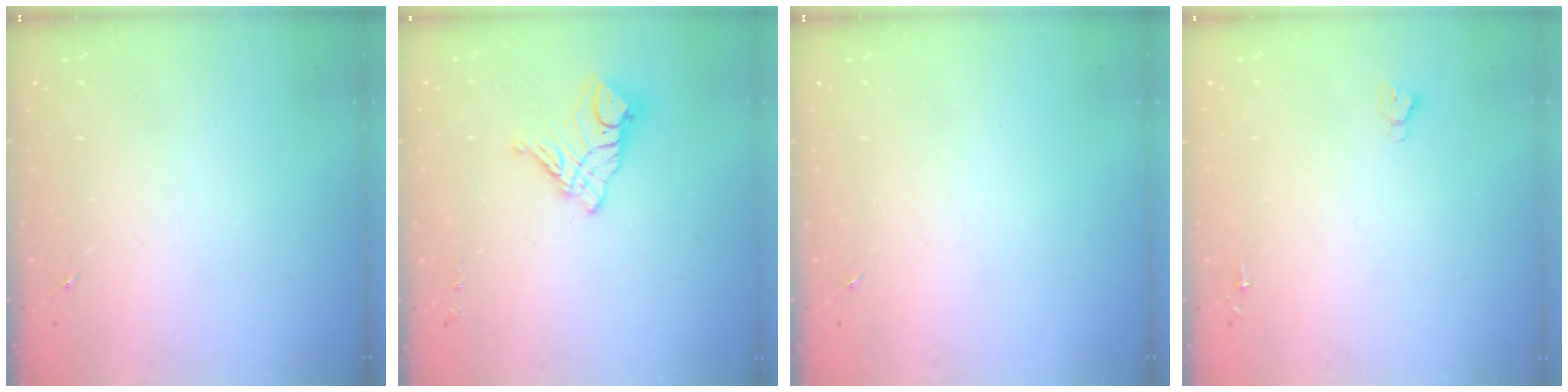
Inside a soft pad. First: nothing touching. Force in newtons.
{"total": 12.6, "press": 12.6, "slide": 1.2}
{"total": 0.0}
{"total": 2.7, "press": 2.7, "slide": 0.0}